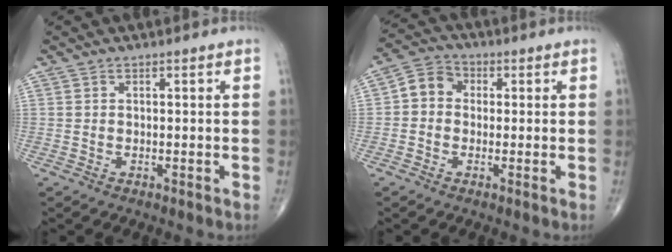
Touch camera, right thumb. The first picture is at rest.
{"total": 5.6, "force": [0.0, 4.8, 2.9], "torque": [-0.033, 0.020, -0.015]}